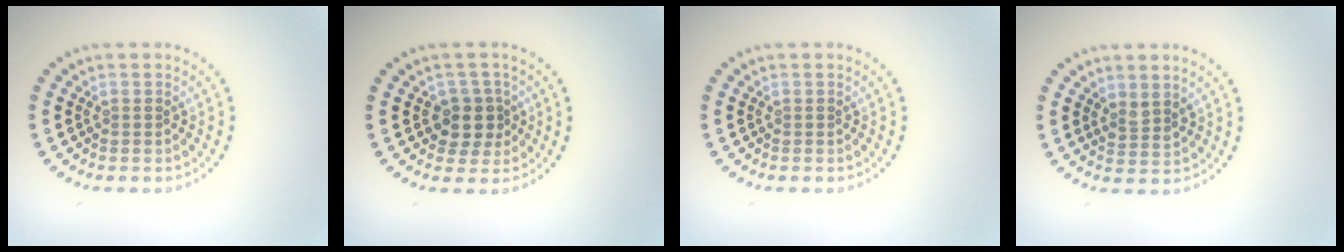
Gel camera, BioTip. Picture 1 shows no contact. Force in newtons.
{"total": 2.6, "press": 2.3, "slide": 1.2}
{"total": 0.0}
{"total": 1.4, "press": 1.1, "slide": 0.8}